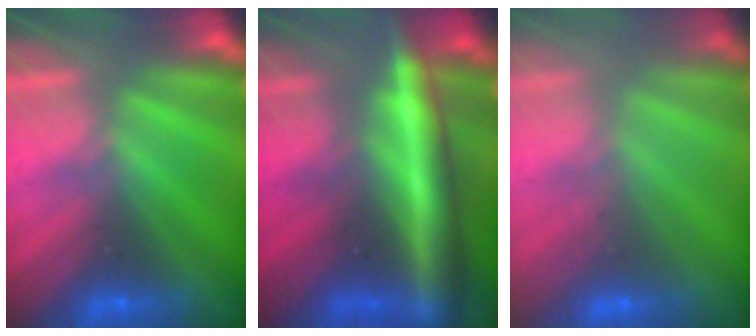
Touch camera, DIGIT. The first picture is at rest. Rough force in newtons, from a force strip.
{"total": 6.6}
{"total": 2.5}